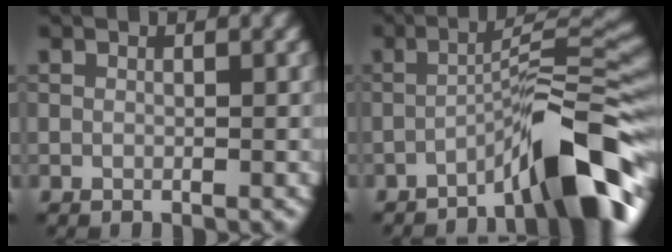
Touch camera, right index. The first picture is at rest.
{"total": 9.8, "force": [-5.7, 1.6, 7.8], "torque": [-0.100, 0.026, -0.099]}